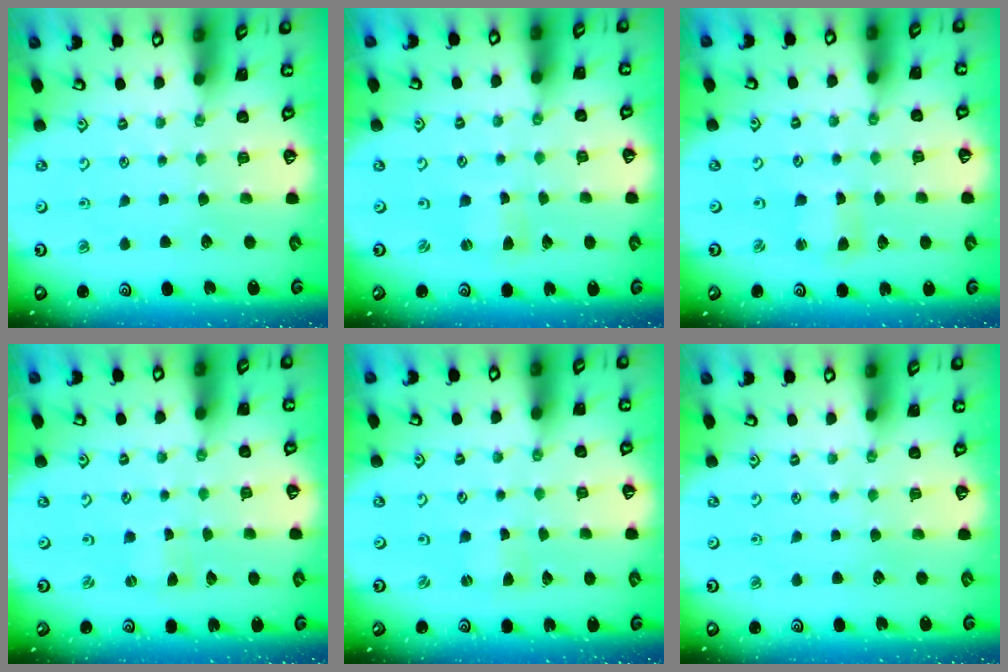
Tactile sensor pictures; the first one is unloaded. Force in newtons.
{"total": 0.0}
{"total": 2.2, "press": 2.2, "slide": 0.4}
{"total": 0.0}
{"total": 0.7, "press": 0.7, "slide": 0.2}
{"total": 0.0}